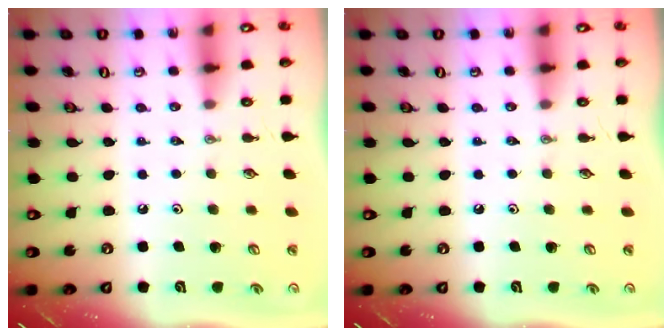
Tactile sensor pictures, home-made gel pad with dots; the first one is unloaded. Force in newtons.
{"total": 0.0}